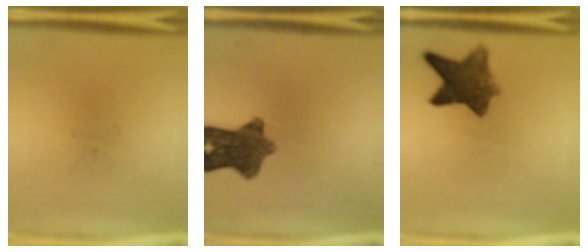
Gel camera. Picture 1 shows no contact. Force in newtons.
{"total": 9.3}
{"total": 8.2}